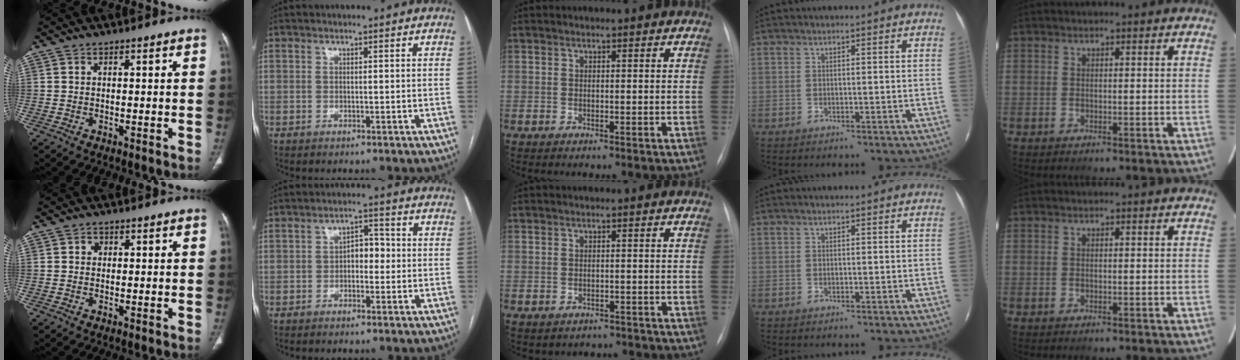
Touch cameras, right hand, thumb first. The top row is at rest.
{"thumb": {"total": 1.1, "force": [0.2, 1.0, 0.4], "torque": [0.000, 0.003, 0.001]}, "index": {"total": 3.4, "force": [-0.4, 2.0, 2.7], "torque": [-0.037, 0.016, -0.009]}, "middle": {"total": 3.9, "force": [-3.3, 2.1, 0.0], "torque": [0.004, 0.016, -0.037]}}